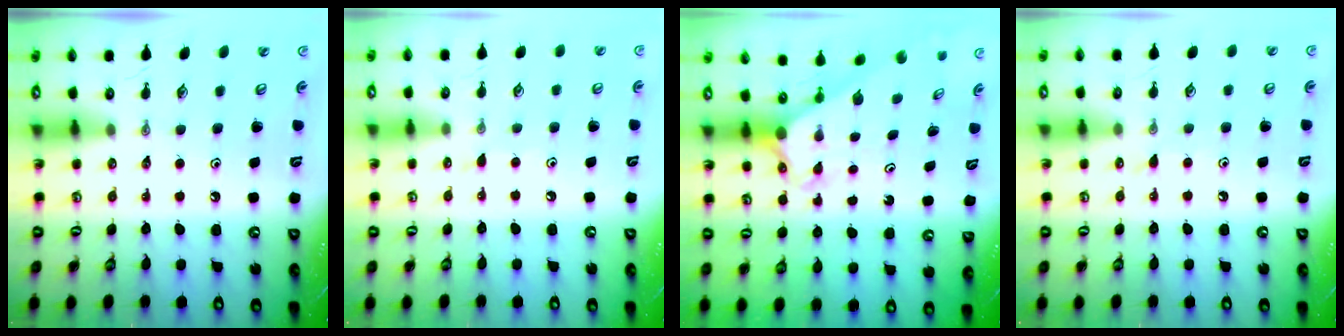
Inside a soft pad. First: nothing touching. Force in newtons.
{"total": 4.0, "press": 3.9, "slide": 0.4}
{"total": 2.5, "press": 2.5, "slide": 0.1}
{"total": 6.7, "press": 6.7, "slide": 0.7}